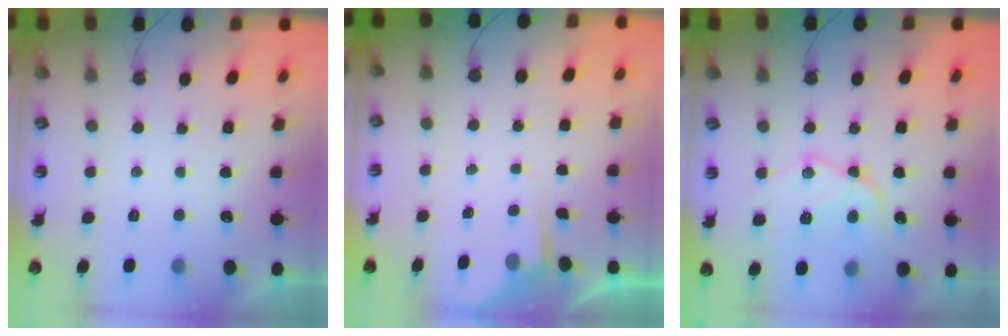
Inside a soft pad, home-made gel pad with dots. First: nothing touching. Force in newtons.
{"total": 3.6, "press": 3.6, "slide": 0.5}
{"total": 14.7, "press": 14.6, "slide": 1.1}